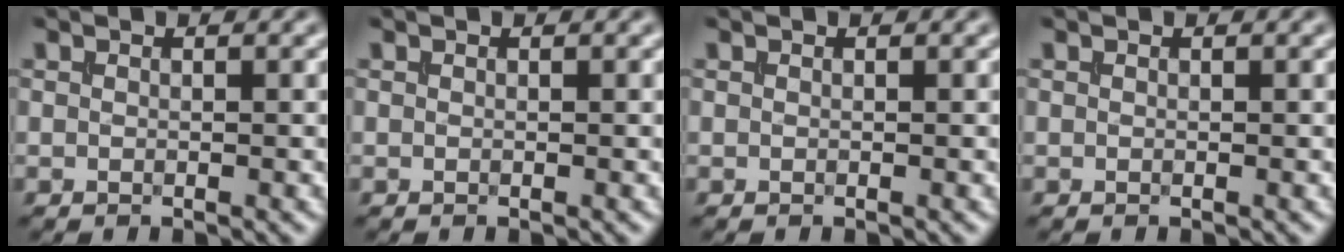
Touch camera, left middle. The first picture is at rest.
{"total": 0.0}
{"total": 0.0}
{"total": 0.0}